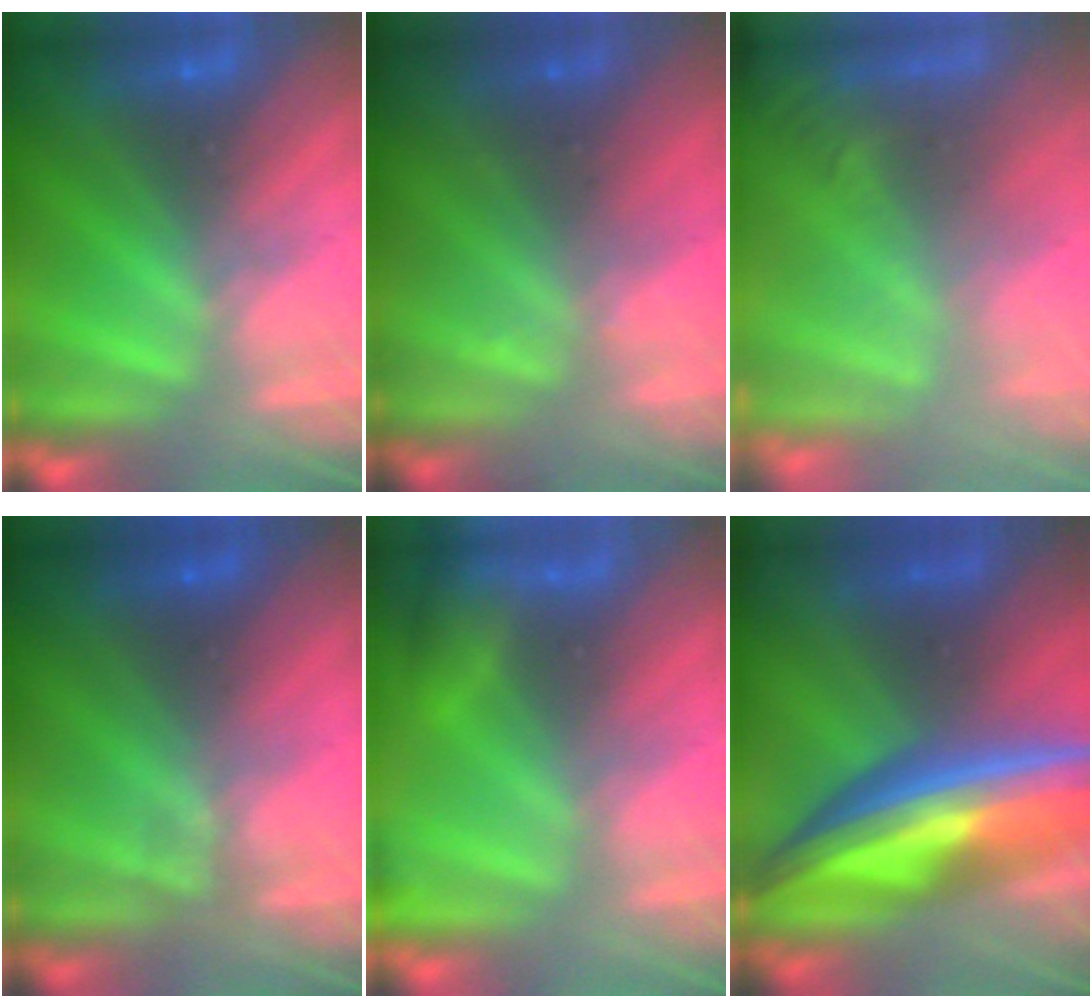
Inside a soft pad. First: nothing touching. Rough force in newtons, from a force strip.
{"total": 2.3}
{"total": 6.1}
{"total": 1.1}
{"total": 4.9}
{"total": 10.0}